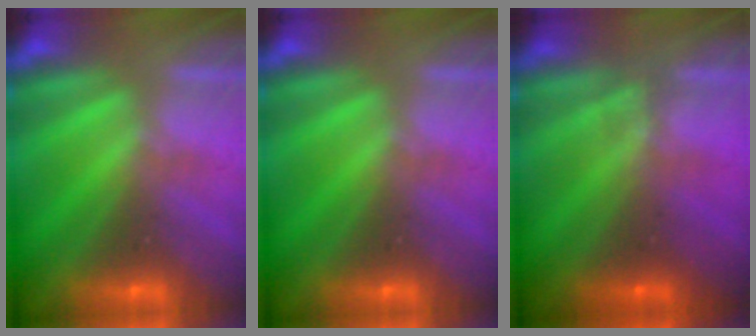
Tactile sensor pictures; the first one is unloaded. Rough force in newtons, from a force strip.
{"total": 0.0}
{"total": 1.1}